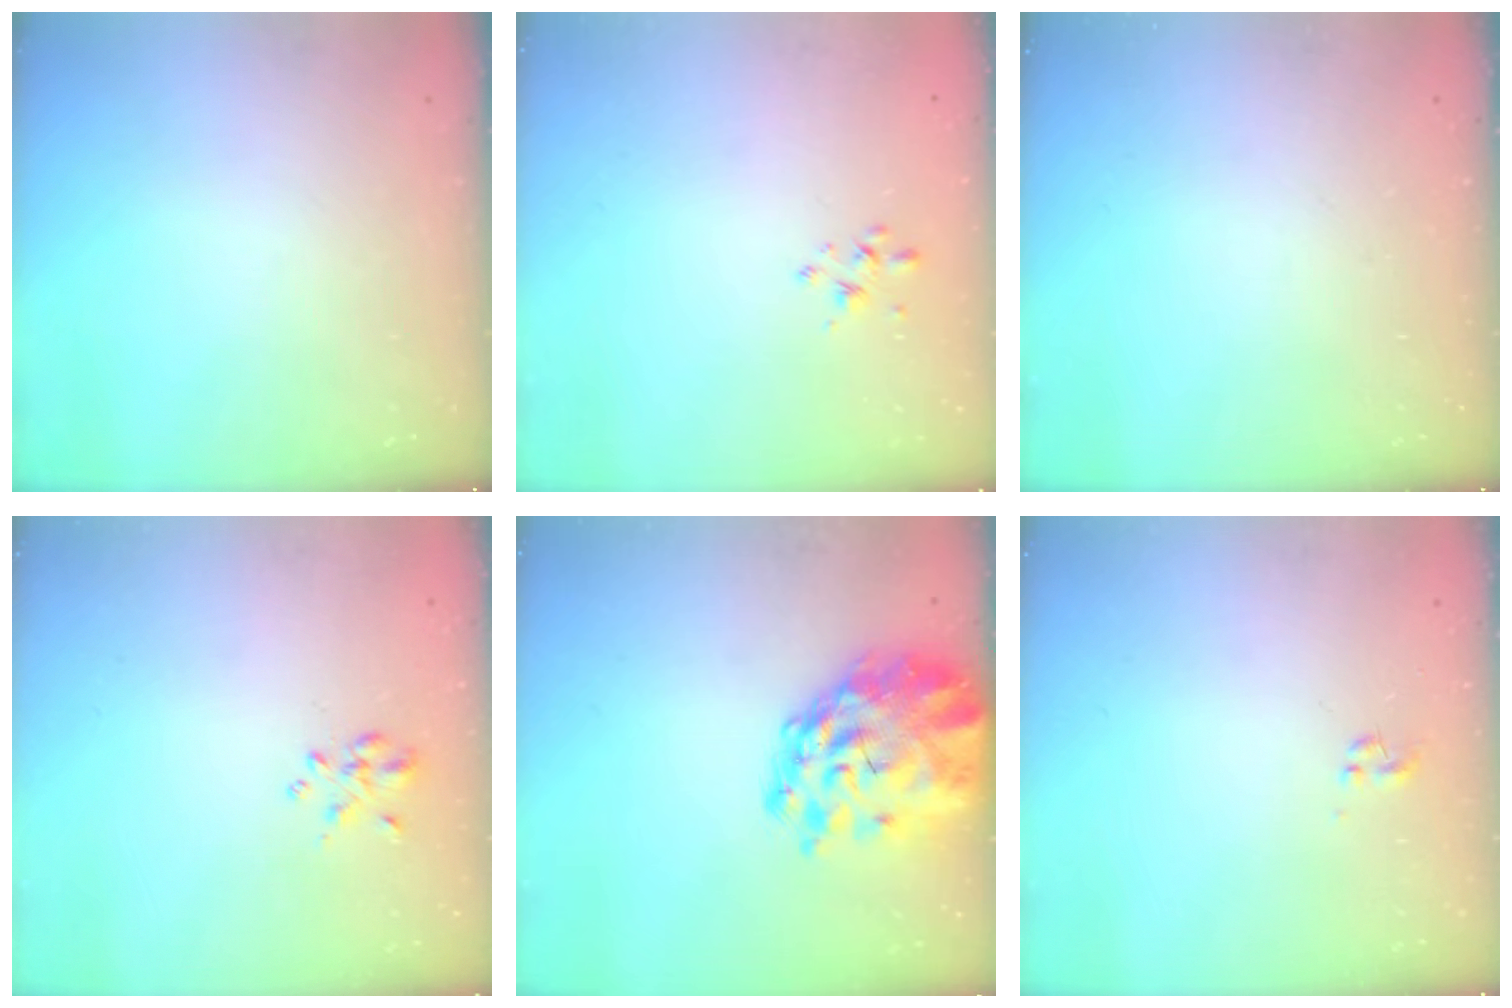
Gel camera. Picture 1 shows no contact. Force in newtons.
{"total": 2.8, "press": 2.6, "slide": 1.0}
{"total": 0.0}
{"total": 2.4, "press": 2.3, "slide": 0.9}
{"total": 8.2, "press": 7.8, "slide": 2.5}
{"total": 0.0}